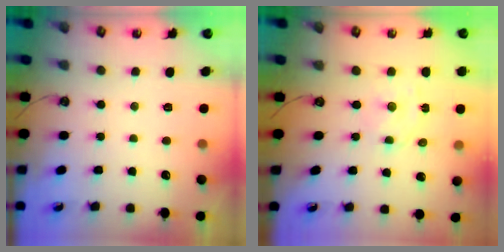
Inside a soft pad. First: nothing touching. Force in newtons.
{"total": 3.0, "press": 3.0, "slide": 0.3}